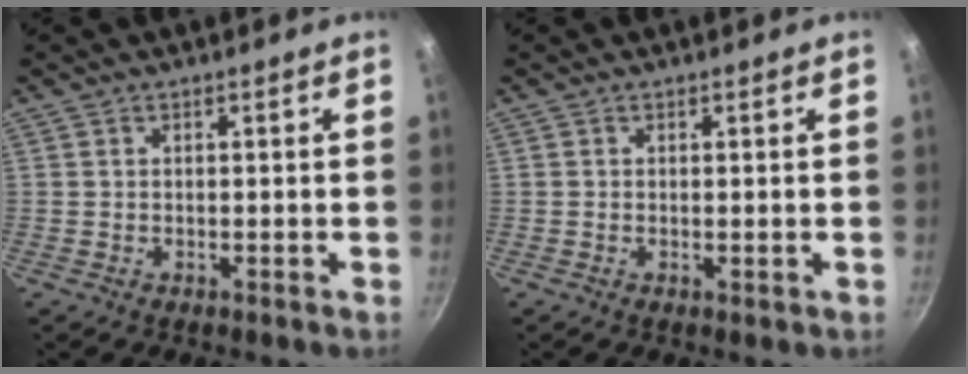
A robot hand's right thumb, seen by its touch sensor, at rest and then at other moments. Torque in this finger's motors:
{"motor_torque": [0.12, -0.06, 0.10, -0.34, 0.04]}